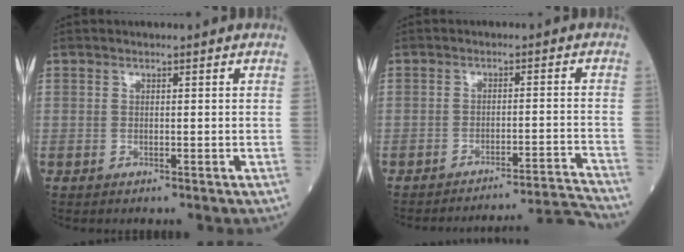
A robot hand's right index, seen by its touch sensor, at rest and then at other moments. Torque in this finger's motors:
{"motor_torque": [-0.12, -0.14, 0.17, 0.06]}